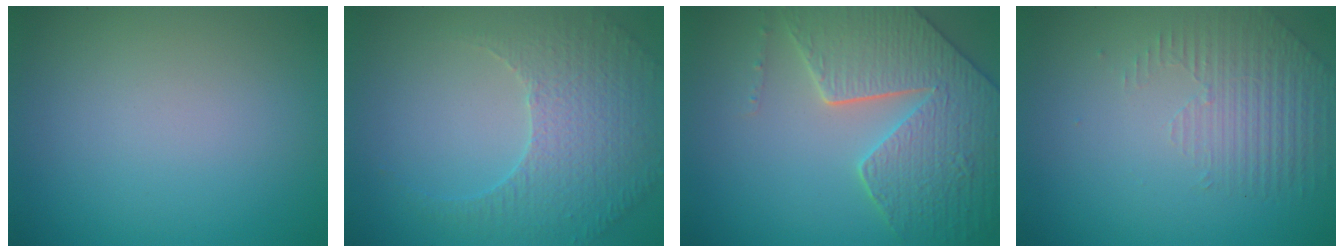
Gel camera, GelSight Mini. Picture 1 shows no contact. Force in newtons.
{"total": 4.0, "press": 3.4, "slide": 2.2}
{"total": 7.6, "press": 6.2, "slide": 4.5}
{"total": 1.5, "press": 0.9, "slide": 1.2}